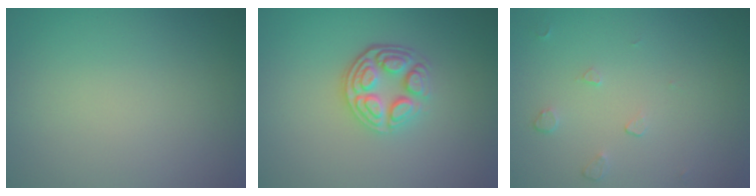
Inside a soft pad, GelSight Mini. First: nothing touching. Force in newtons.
{"total": 4.1, "press": 3.2, "slide": 2.5}
{"total": 0.9, "press": 0.6, "slide": 0.7}